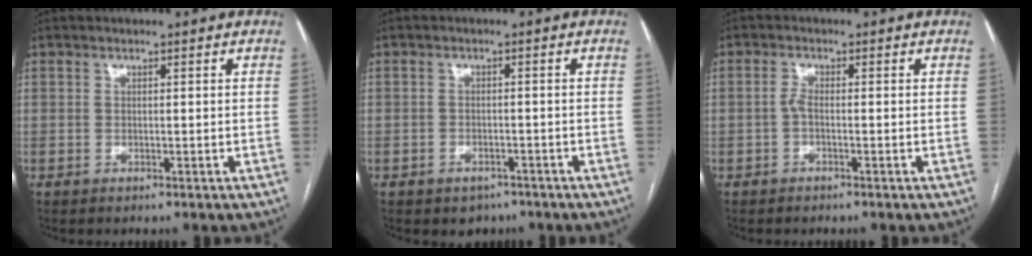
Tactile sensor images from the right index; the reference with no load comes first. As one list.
[{"total": 3.1, "force": [-2.2, 2.2, 0.6], "torque": [-0.008, 0.008, -0.020]}, {"total": 1.4, "force": [-0.5, 0.4, 1.3], "torque": [-0.024, 0.004, -0.012]}]